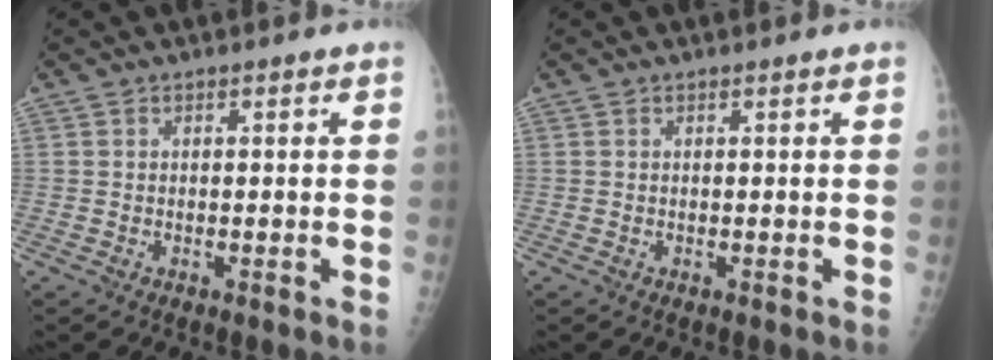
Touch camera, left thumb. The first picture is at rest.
{"total": 0.0}